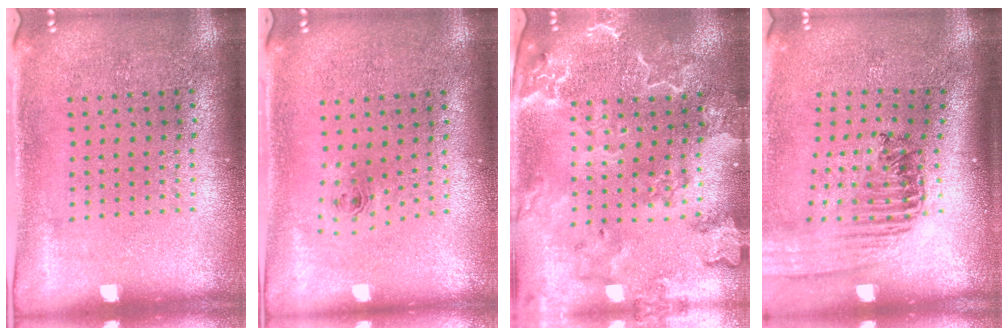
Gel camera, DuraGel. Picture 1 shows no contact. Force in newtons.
{"total": 0.7, "press": 0.3, "slide": 0.6}
{"total": 2.9, "press": 2.7, "slide": 1.1}
{"total": 1.5, "press": 1.5, "slide": 0.2}